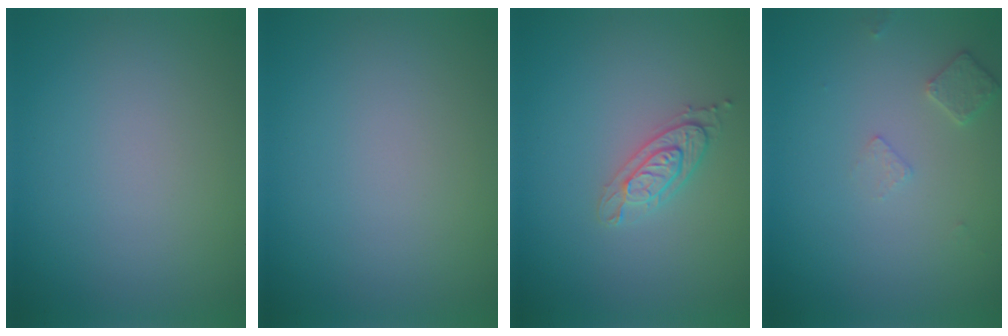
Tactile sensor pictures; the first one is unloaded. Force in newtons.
{"total": 0.0}
{"total": 2.1, "press": 2.1, "slide": 0.4}
{"total": 1.5, "press": 1.4, "slide": 0.3}